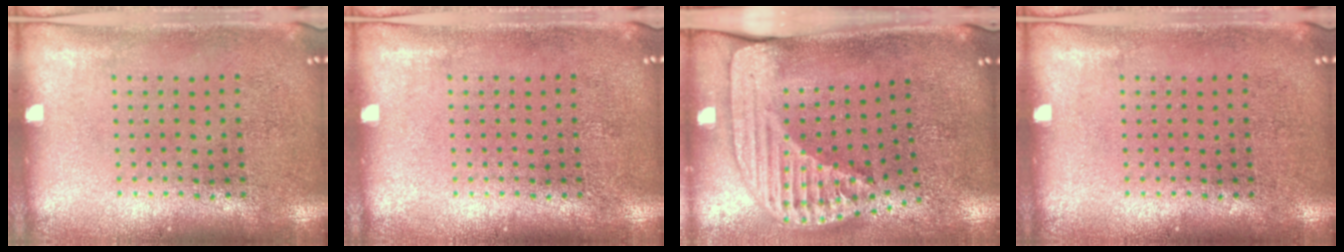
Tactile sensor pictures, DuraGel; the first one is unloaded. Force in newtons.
{"total": 0.0}
{"total": 2.5, "press": 1.8, "slide": 1.7}
{"total": 0.0}